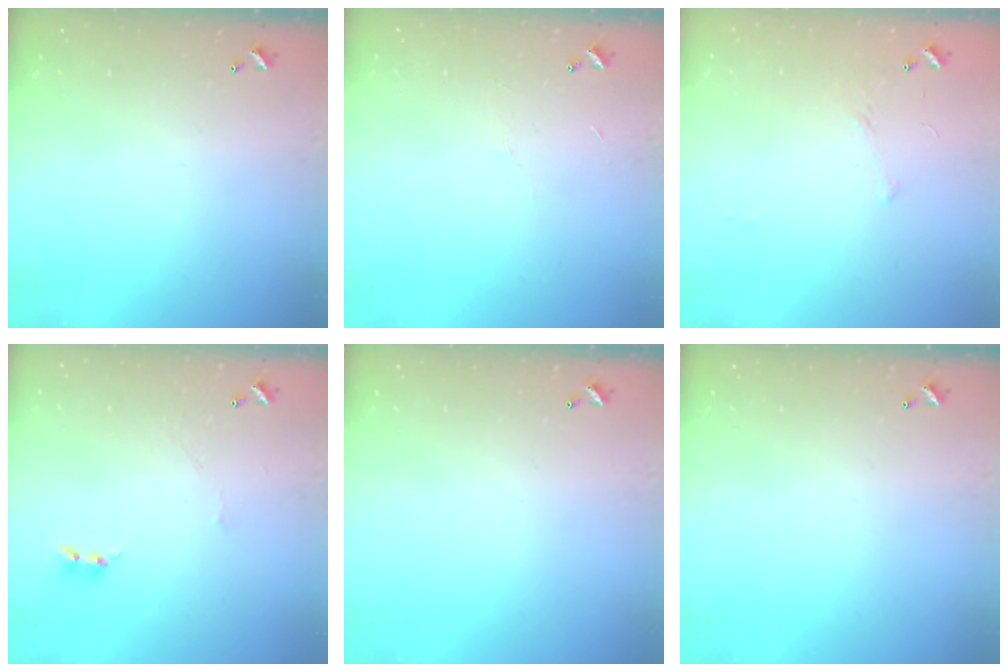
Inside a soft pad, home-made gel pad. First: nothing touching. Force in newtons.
{"total": 4.5, "press": 4.5, "slide": 0.5}
{"total": 6.4, "press": 6.3, "slide": 0.7}
{"total": 0.9, "press": 0.8, "slide": 0.4}
{"total": 0.0}
{"total": 0.0}